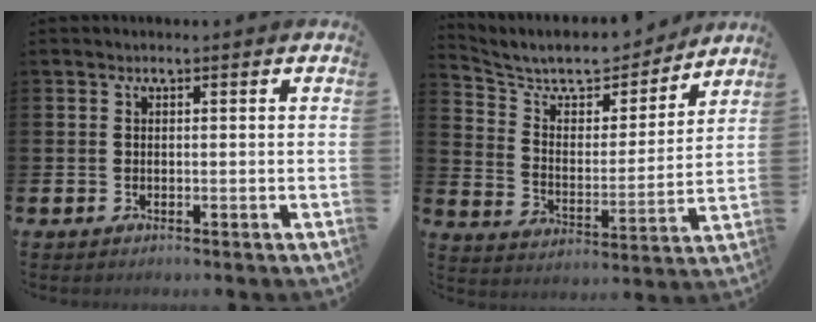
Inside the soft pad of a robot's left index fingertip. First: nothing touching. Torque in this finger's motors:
{"motor_torque": [0.77, -0.88, 0.30, 0.05]}